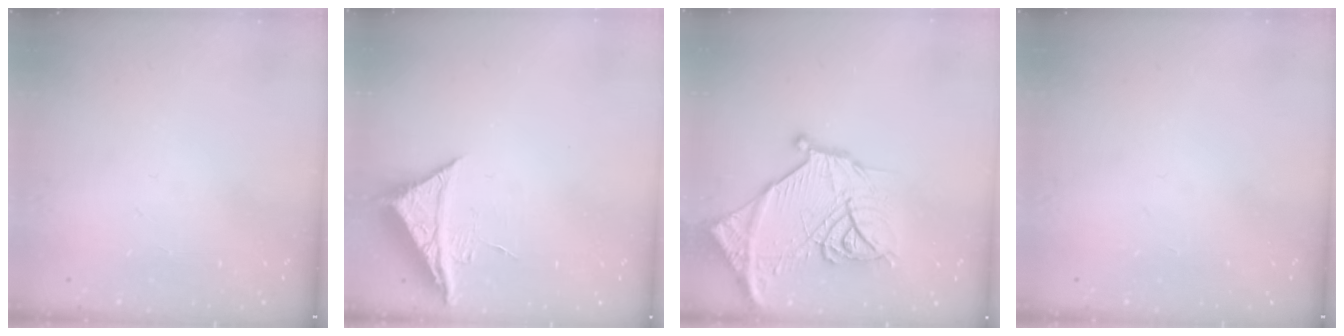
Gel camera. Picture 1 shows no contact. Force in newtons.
{"total": 7.7, "press": 7.7, "slide": 0.4}
{"total": 21.2, "press": 21.1, "slide": 1.9}
{"total": 0.0}